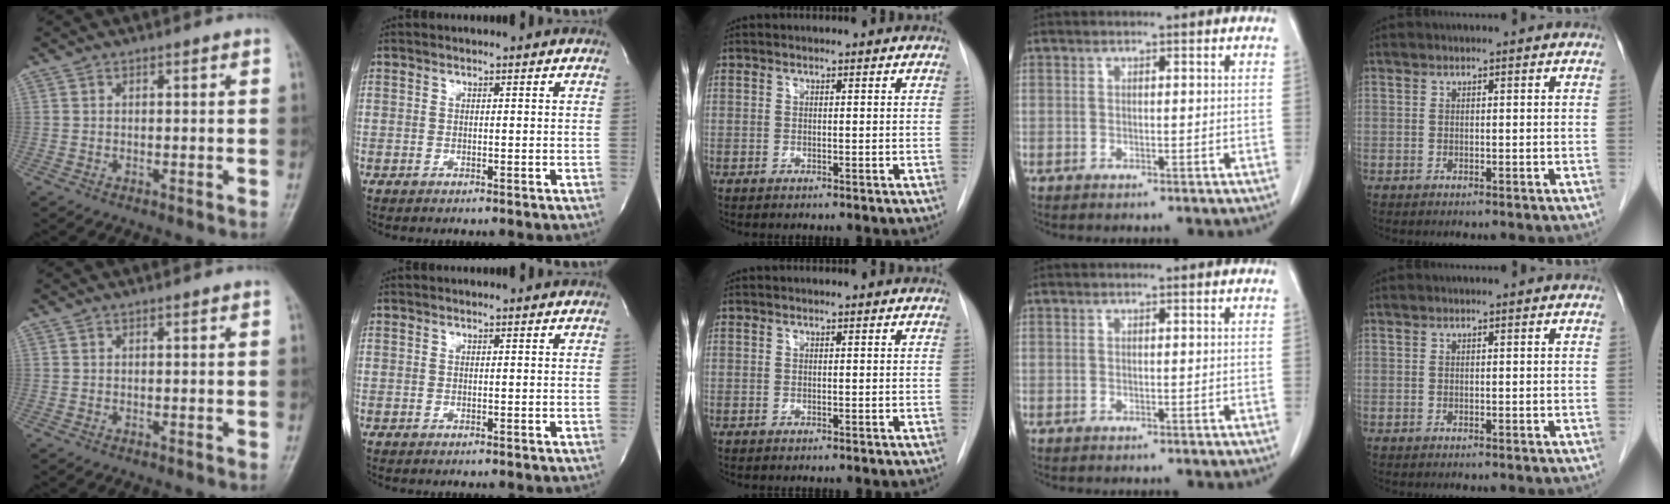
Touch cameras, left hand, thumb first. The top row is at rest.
{}